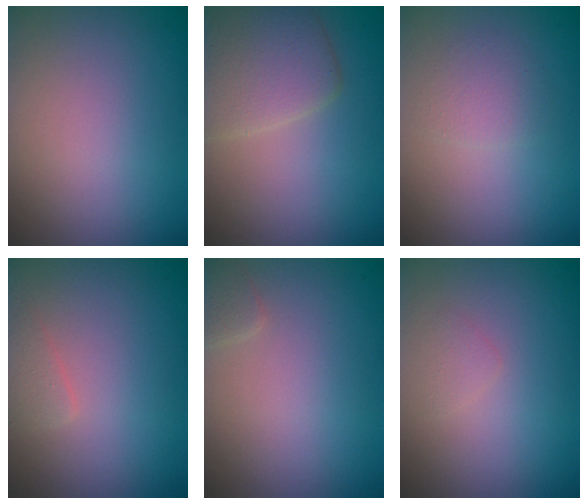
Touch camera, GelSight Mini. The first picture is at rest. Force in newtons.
{"total": 3.8, "press": 3.8, "slide": 0.4}
{"total": 1.6, "press": 1.6, "slide": 0.0}
{"total": 1.0, "press": 1.0, "slide": 0.1}
{"total": 0.8, "press": 0.8, "slide": 0.0}
{"total": 0.8, "press": 0.8, "slide": 0.1}